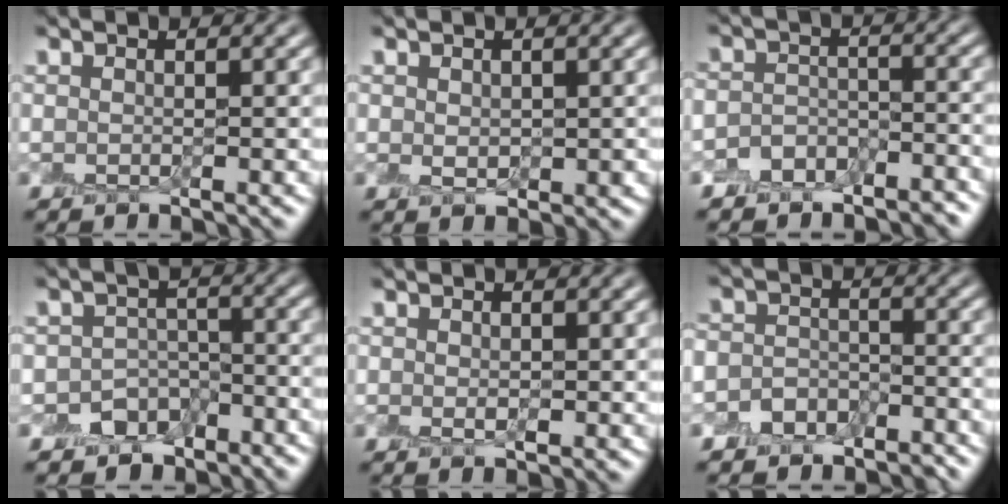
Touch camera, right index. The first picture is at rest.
{"total": 1.2, "force": [0.6, 0.9, 0.7], "torque": [-0.006, 0.003, 0.018]}
{"total": 3.8, "force": [-3.4, 1.7, 0.3], "torque": [0.005, 0.003, -0.059]}
{"total": 4.2, "force": [-2.7, 3.0, 1.0], "torque": [-0.001, -0.007, -0.042]}
{"total": 0.9, "force": [0.7, 0.3, 0.5], "torque": [-0.005, 0.003, 0.017]}
{"total": 3.6, "force": [-2.8, 2.2, 0.1], "torque": [0.011, 0.004, -0.055]}